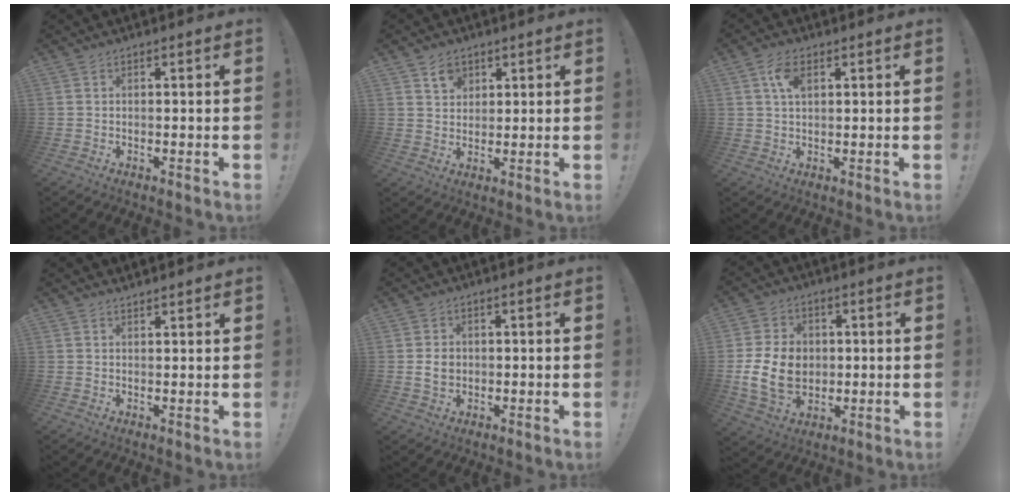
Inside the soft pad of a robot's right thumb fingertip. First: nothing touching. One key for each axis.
{"total": 5.0, "fx": 3.2, "fy": 3.5, "fz": 1.5, "tx": -0.015, "ty": -0.015, "tz": 0.056}
{"total": 5.7, "fx": 2.2, "fy": 3.1, "fz": 4.2, "tx": -0.071, "ty": -0.001, "tz": 0.037}
{"total": 1.4, "fx": 1.4, "fy": -0.1, "fz": 0.1, "tx": 0.013, "ty": -0.014, "tz": 0.024}
{"total": 3.6, "fx": -0.2, "fy": 2.8, "fz": 2.2, "tx": -0.033, "ty": -0.001, "tz": -0.007}
{"total": 14.2, "fx": -0.7, "fy": 10.7, "fz": 9.3, "tx": -0.169, "ty": -0.002, "tz": -0.008}